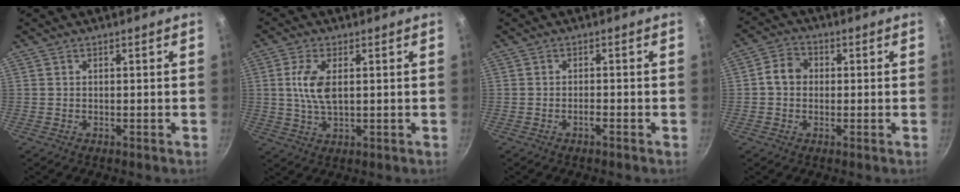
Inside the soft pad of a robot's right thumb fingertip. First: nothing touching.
{"total": 6.9, "force": [1.2, 3.3, 6.0], "torque": [-0.121, 0.000, 0.024]}
{"total": 1.2, "force": [-0.8, 0.3, 0.9], "torque": [-0.017, 0.010, -0.017]}
{"total": 5.0, "force": [0.1, 4.2, 2.7], "torque": [-0.029, 0.014, -0.011]}